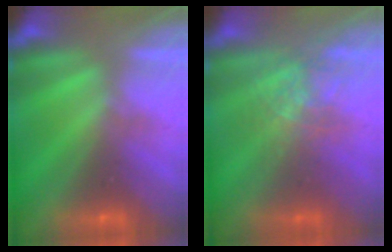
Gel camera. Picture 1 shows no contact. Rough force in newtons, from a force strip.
{"total": 2.8}